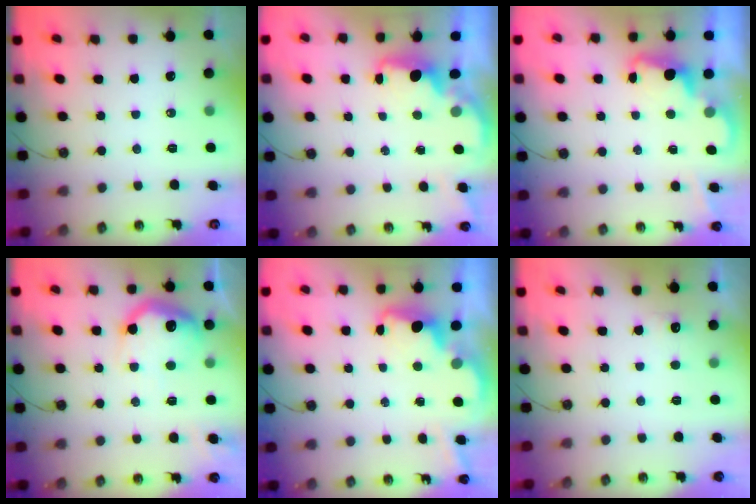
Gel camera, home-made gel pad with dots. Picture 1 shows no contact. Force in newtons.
{"total": 1.8, "press": 1.7, "slide": 0.7}
{"total": 2.3, "press": 2.3, "slide": 0.5}
{"total": 17.4, "press": 17.3, "slide": 1.5}
{"total": 3.6, "press": 3.6, "slide": 0.7}
{"total": 3.8, "press": 3.7, "slide": 1.1}